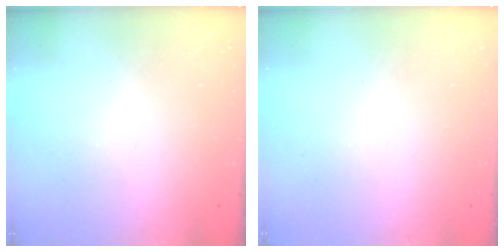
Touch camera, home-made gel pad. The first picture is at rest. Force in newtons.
{"total": 0.0}